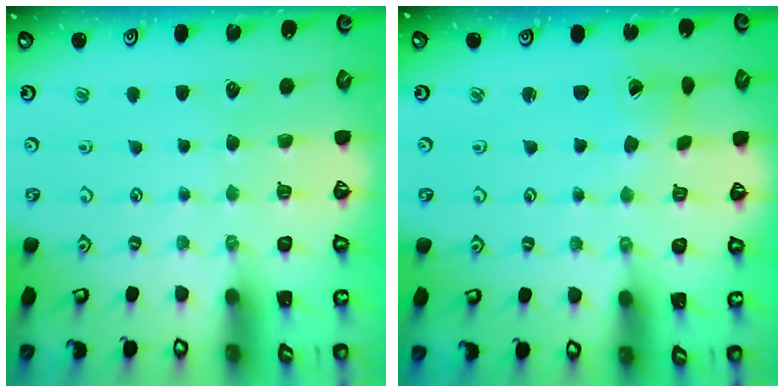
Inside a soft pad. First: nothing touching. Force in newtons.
{"total": 1.9, "press": 1.9, "slide": 0.2}